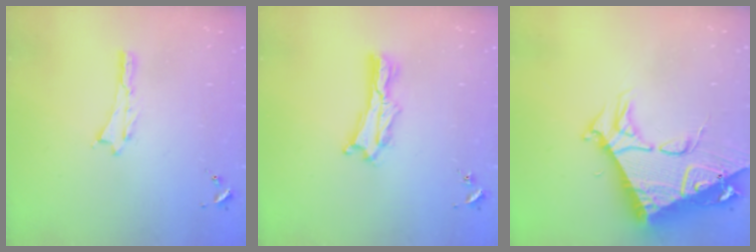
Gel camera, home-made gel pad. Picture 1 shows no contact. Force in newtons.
{"total": 2.1, "press": 2.1, "slide": 0.3}
{"total": 10.8, "press": 10.8, "slide": 0.9}